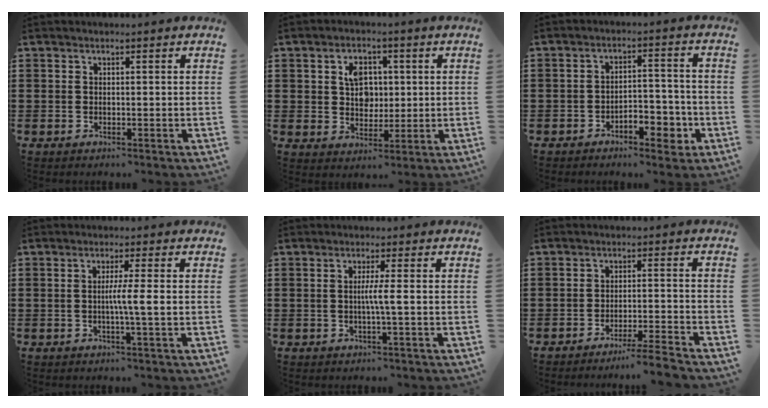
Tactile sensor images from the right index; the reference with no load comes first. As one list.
[{"total": 5.3, "force": [1.1, 4.0, 3.2], "torque": [-0.061, 0.010, 0.012]}, {"total": 5.1, "force": [-3.1, 2.4, 3.3], "torque": [-0.052, 0.016, -0.057]}, {"total": 4.0, "force": [-0.3, -0.4, 4.0], "torque": [-0.071, -0.008, -0.010]}, {"total": 3.0, "force": [-0.2, -0.4, 3.0], "torque": [-0.054, -0.008, -0.008]}, {"total": 4.3, "force": [-3.9, -0.8, 1.7], "torque": [-0.026, -0.013, -0.076]}]